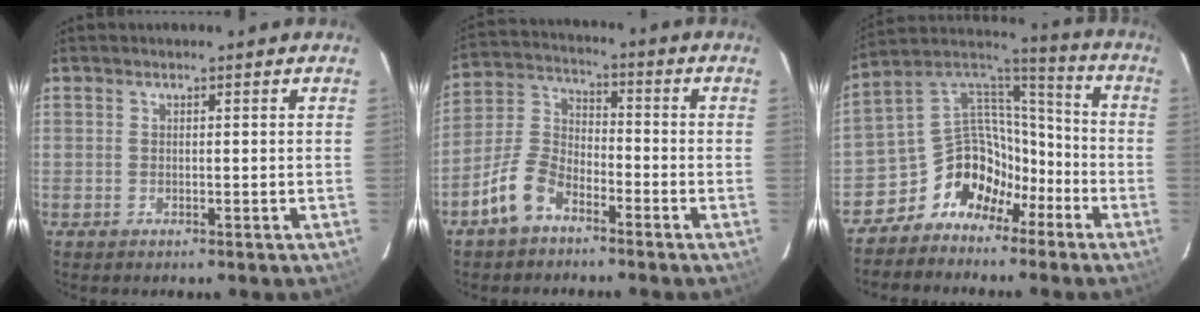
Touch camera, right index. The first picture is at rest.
{"total": 9.0, "force": [-5.9, 4.8, 4.9], "torque": [-0.114, 0.020, -0.117]}
{"total": 14.8, "force": [-9.4, 10.2, 5.1], "torque": [-0.091, 0.060, -0.161]}